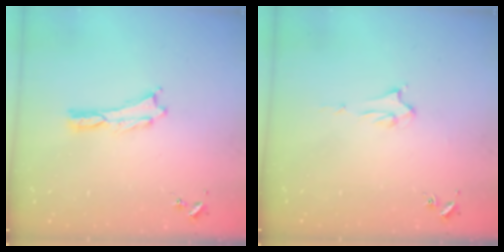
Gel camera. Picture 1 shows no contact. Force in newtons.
{"total": 1.9, "press": 1.9, "slide": 0.1}